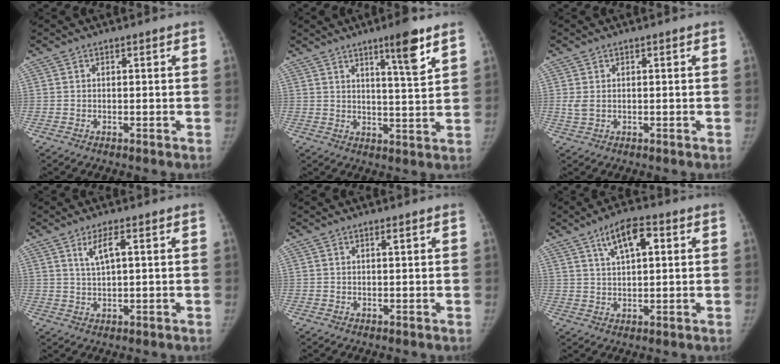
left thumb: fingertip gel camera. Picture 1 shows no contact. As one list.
[{"total": 8.1, "force": [5.0, 0.7, 6.4], "torque": [-0.093, -0.032, 0.077]}, {"total": 1.7, "force": [0.3, 1.1, 1.3], "torque": [-0.034, 0.001, 0.009]}, {"total": 4.0, "force": [1.6, 1.0, 3.5], "torque": [-0.073, -0.004, 0.036]}, {"total": 0.6, "force": [0.3, 0.0, 0.5], "torque": [-0.007, 0.000, 0.005]}, {"total": 7.6, "force": [3.3, 3.1, 6.2], "torque": [-0.092, -0.003, 0.055]}]